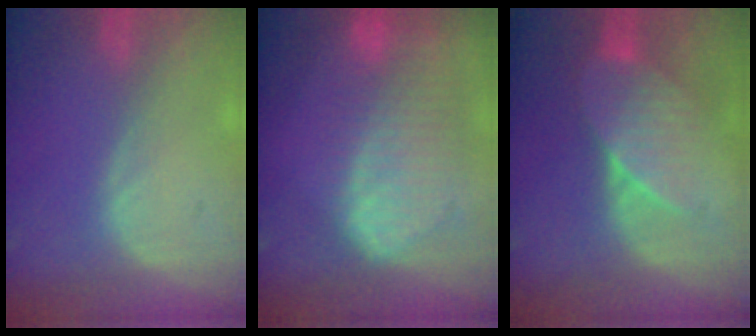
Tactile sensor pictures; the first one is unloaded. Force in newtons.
{"total": 10.6, "press": 9.1, "slide": 5.3}
{"total": 7.0, "press": 6.6, "slide": 2.4}